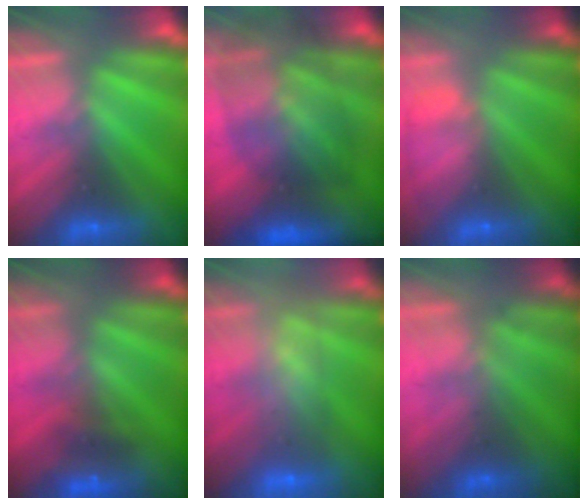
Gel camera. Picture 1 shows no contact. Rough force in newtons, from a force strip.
{"total": 11.1}
{"total": 8.3}
{"total": 4.8}
{"total": 7.9}
{"total": 4.4}